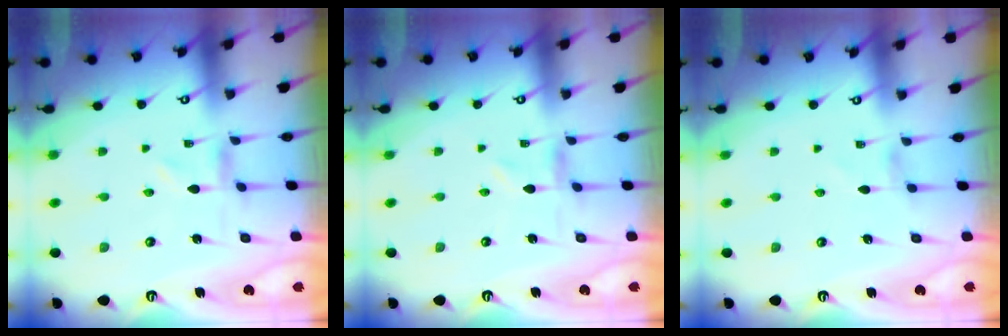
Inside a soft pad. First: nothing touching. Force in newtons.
{"total": 0.0}
{"total": 0.0}